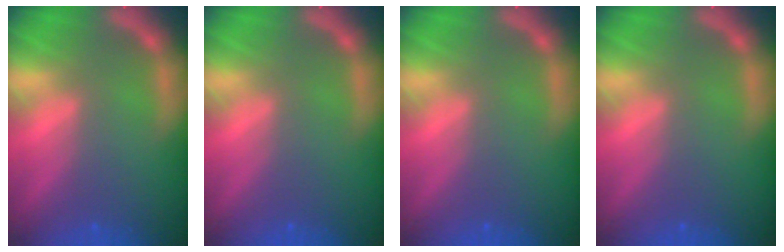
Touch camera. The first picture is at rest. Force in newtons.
{"total": 0.0}
{"total": 0.0}
{"total": 0.0}